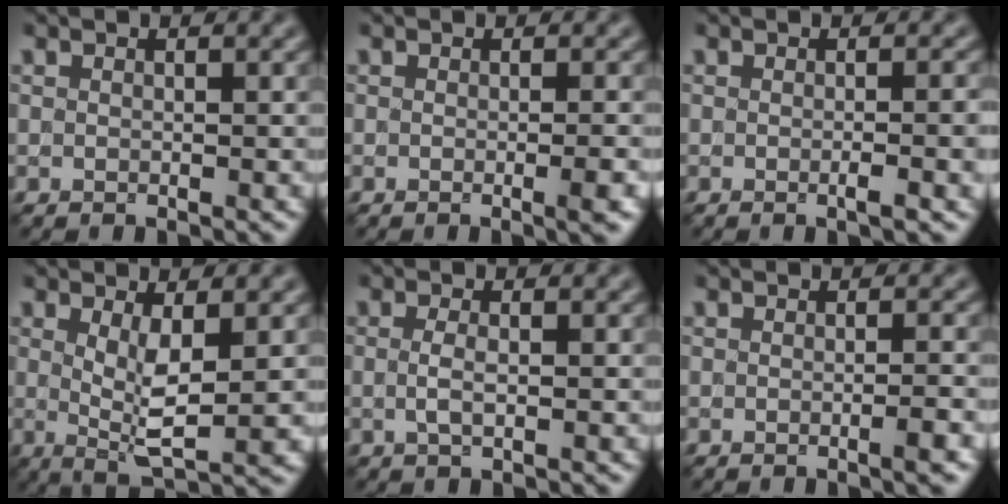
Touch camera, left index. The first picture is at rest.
{"total": 2.8, "force": [-0.3, 1.1, 2.6], "torque": [-0.015, 0.002, -0.008]}
{"total": 3.2, "force": [-0.3, 0.9, 3.0], "torque": [-0.032, 0.001, -0.007]}
{"total": 4.1, "force": [0.6, 1.0, 4.0], "torque": [-0.079, -0.009, 0.013]}
{"total": 1.4, "force": [0.1, 0.4, 1.3], "torque": [-0.031, -0.001, -0.003]}
{"total": 2.2, "force": [-0.4, 0.6, 2.0], "torque": [-0.019, 0.001, -0.010]}